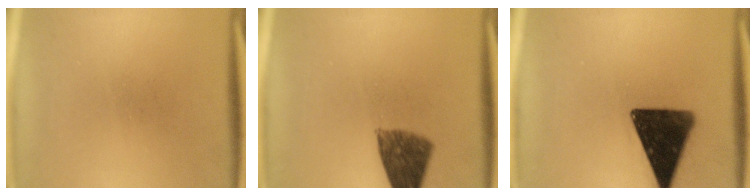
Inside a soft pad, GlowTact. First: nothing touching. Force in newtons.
{"total": 8.3}
{"total": 15.1}